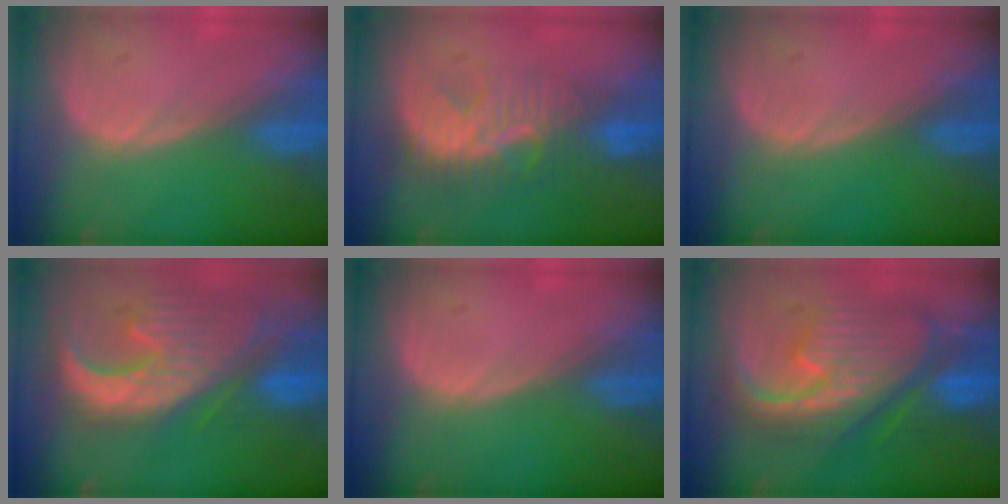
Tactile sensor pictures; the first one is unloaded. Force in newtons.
{"total": 8.0, "press": 7.8, "slide": 1.9}
{"total": 0.0}
{"total": 13.3, "press": 11.3, "slide": 7.0}
{"total": 0.0}
{"total": 12.2, "press": 12.1, "slide": 1.4}